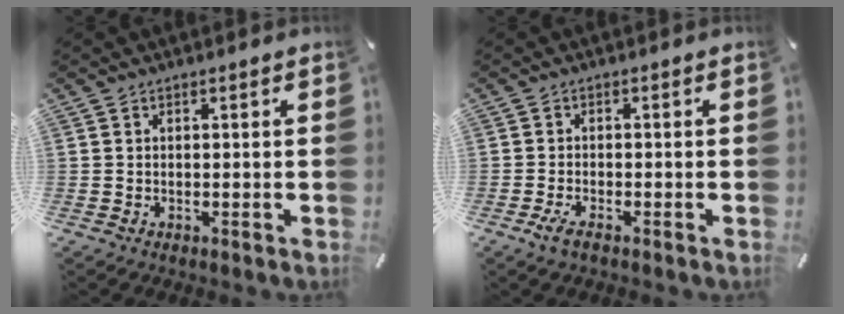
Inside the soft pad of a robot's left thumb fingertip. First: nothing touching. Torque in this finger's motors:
{"motor_torque": [0.07, 0.07, 0.06, -0.04, 0.02]}